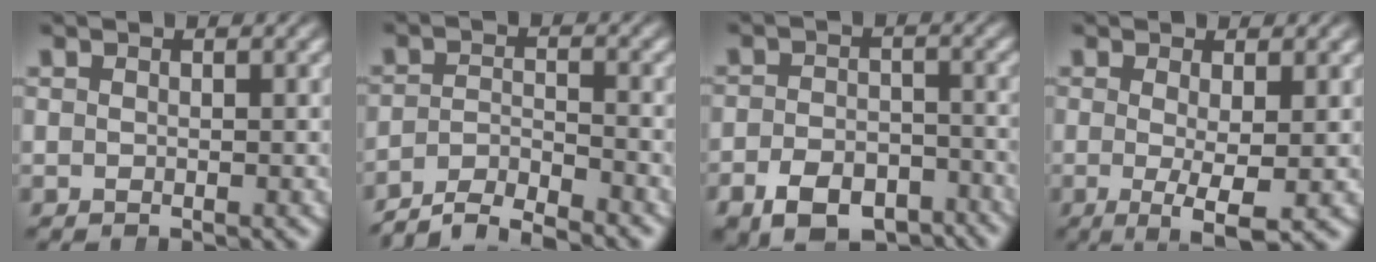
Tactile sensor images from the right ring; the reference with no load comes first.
{"total": 6.6, "force": [-5.9, 2.2, 1.9], "torque": [-0.027, -0.021, -0.096]}
{"total": 6.5, "force": [-5.0, 3.5, 2.3], "torque": [-0.027, -0.022, -0.078]}
{"total": 4.5, "force": [-1.9, 0.7, 4.0], "torque": [-0.077, -0.033, -0.017]}